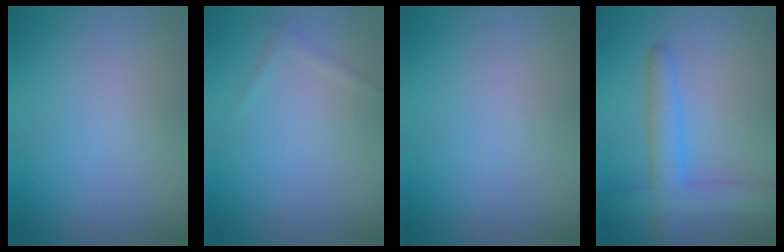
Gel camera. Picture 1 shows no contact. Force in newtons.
{"total": 0.6, "press": 0.6, "slide": 0.0}
{"total": 0.0}
{"total": 4.4, "press": 4.4, "slide": 0.3}